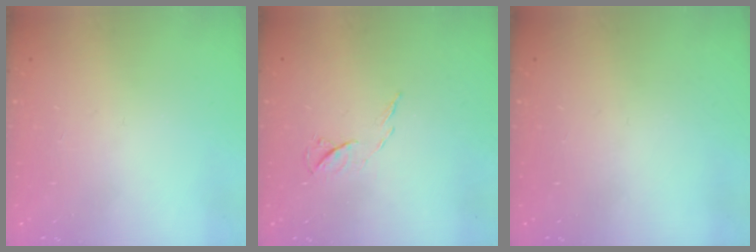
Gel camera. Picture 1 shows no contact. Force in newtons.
{"total": 6.1, "press": 5.9, "slide": 1.3}
{"total": 0.0}